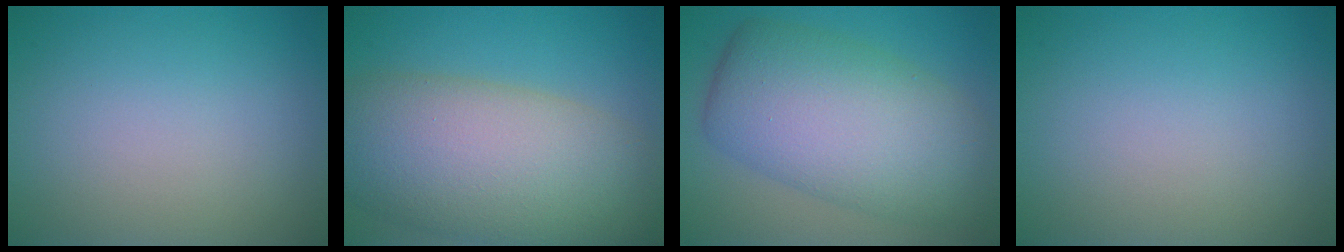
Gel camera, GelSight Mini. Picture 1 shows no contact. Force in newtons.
{"total": 12.0, "press": 12.0, "slide": 0.6}
{"total": 10.3, "press": 10.3, "slide": 0.5}
{"total": 0.0}